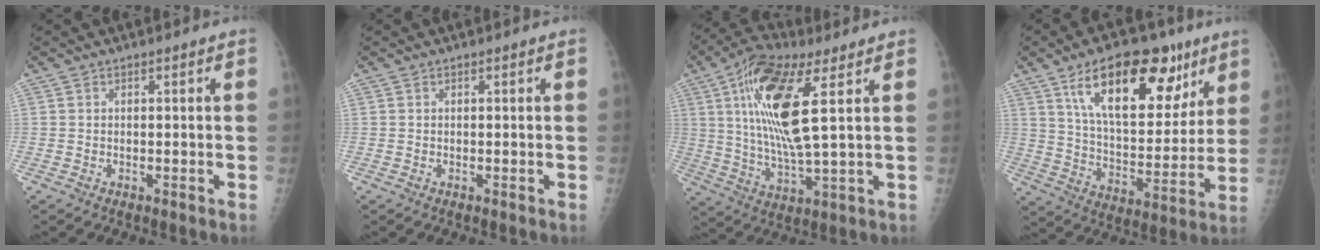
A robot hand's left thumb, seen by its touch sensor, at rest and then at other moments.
{"total": 0.0}
{"total": 17.0, "force": [5.5, 4.6, 15.4], "torque": [-0.311, -0.014, 0.096]}
{"total": 23.0, "force": [12.0, 10.8, 16.4], "torque": [-0.210, -0.036, 0.202]}